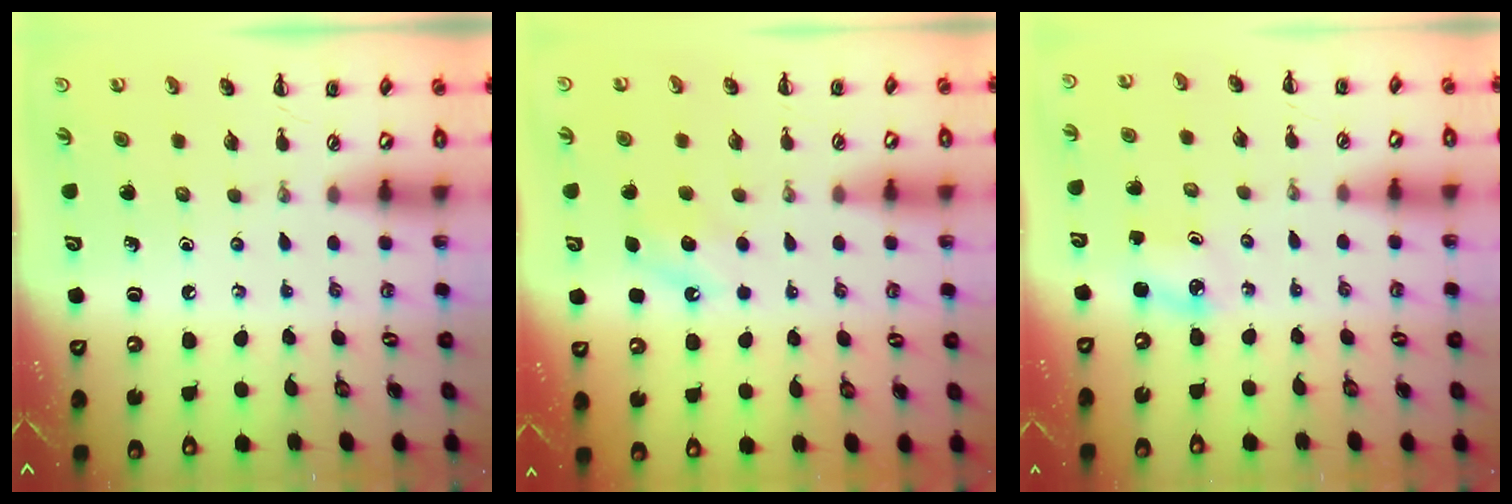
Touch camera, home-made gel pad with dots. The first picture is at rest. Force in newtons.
{"total": 6.9, "press": 6.7, "slide": 1.6}
{"total": 2.2, "press": 2.2, "slide": 0.3}